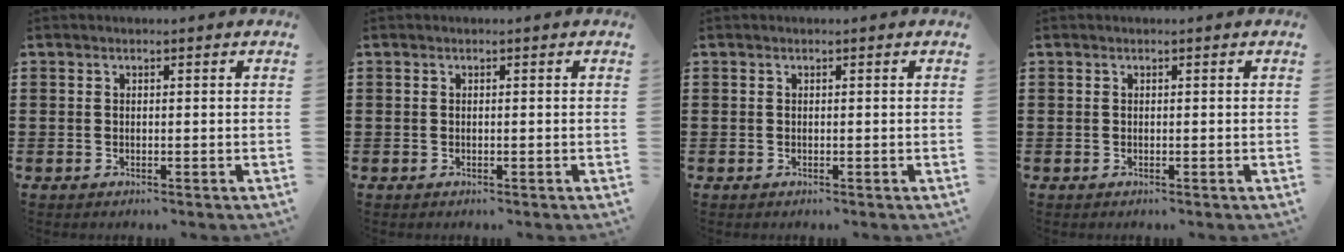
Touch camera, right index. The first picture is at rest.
{"total": 0.0}
{"total": 0.0}
{"total": 0.0}